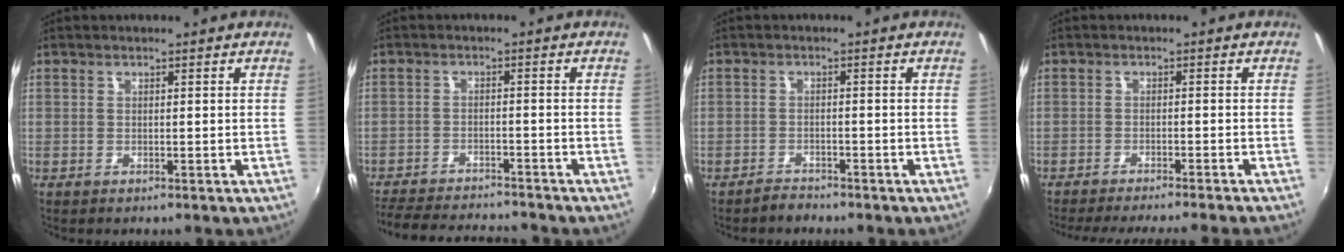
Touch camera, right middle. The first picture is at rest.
{"total": 13.5, "force": [-12.4, 2.1, 4.9], "torque": [-0.118, -0.012, -0.192]}
{"total": 1.9, "force": [-1.8, 0.6, 0.2], "torque": [-0.010, 0.003, -0.033]}
{"total": 10.5, "force": [-9.3, -0.7, 4.7], "torque": [-0.097, -0.019, -0.134]}